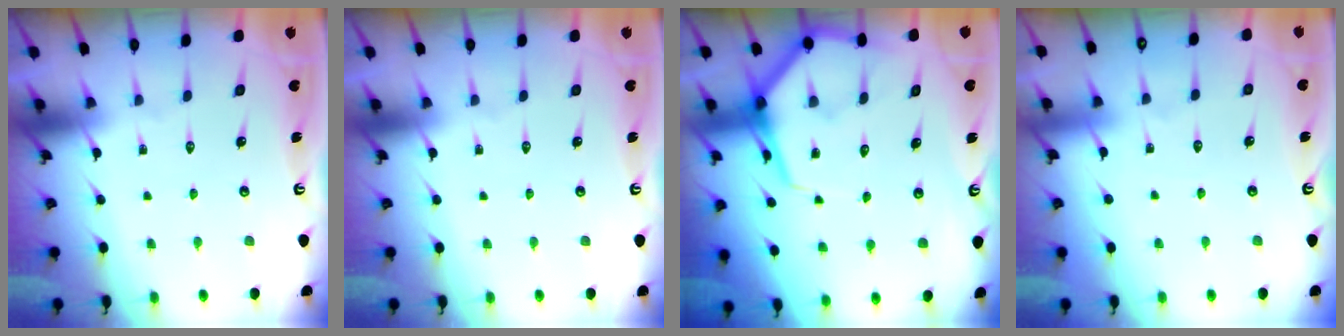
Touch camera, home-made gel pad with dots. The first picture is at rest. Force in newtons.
{"total": 0.0}
{"total": 8.3, "press": 8.3, "slide": 0.9}
{"total": 2.9, "press": 2.9, "slide": 0.3}